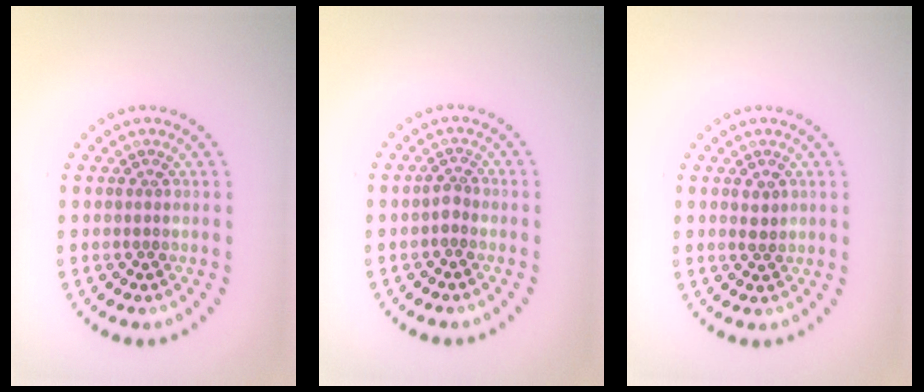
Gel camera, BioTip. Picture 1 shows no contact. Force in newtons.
{"total": 0.9, "press": 0.7, "slide": 0.7}
{"total": 1.0, "press": 1.0, "slide": 0.2}